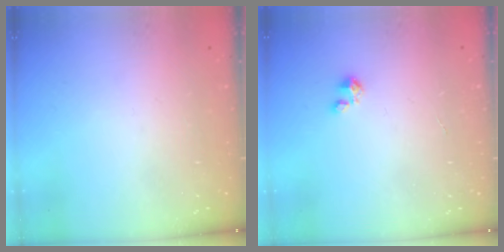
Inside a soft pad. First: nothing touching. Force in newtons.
{"total": 2.1, "press": 2.1, "slide": 0.2}